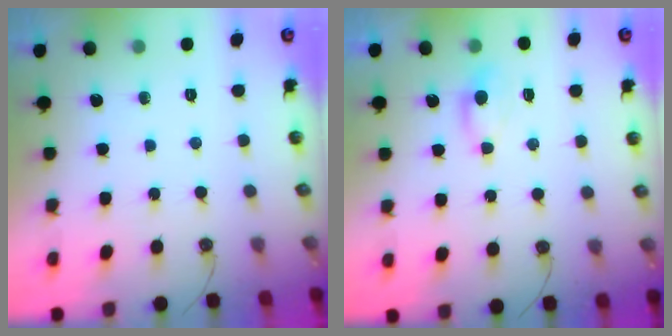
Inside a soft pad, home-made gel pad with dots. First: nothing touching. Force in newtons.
{"total": 0.5, "press": 0.3, "slide": 0.5}